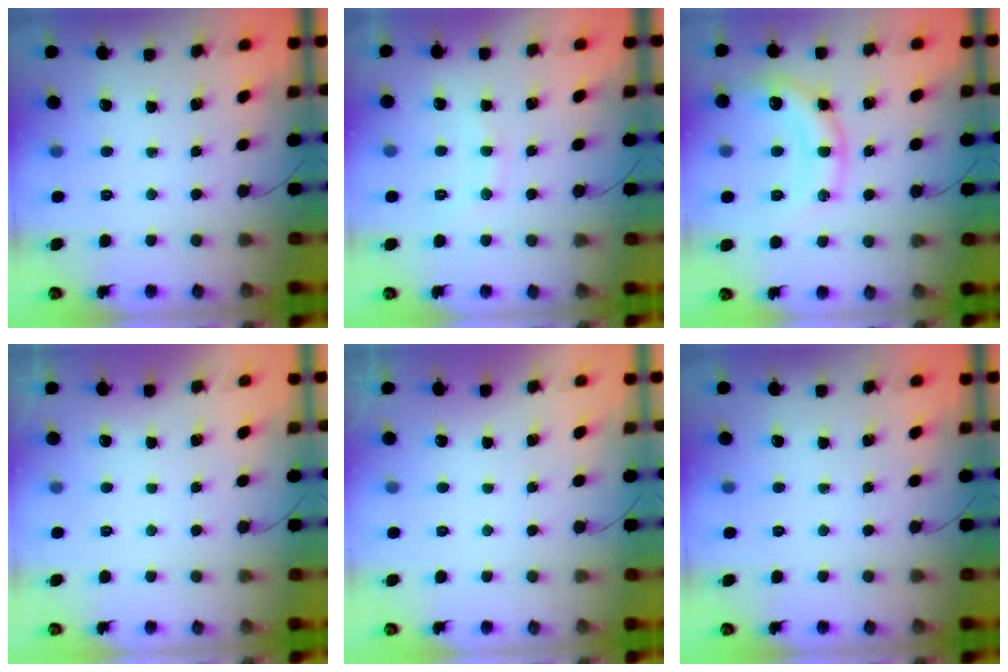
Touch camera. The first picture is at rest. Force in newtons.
{"total": 6.4, "press": 6.3, "slide": 1.2}
{"total": 12.9, "press": 12.9, "slide": 1.1}
{"total": 3.0, "press": 3.0, "slide": 0.1}
{"total": 3.0, "press": 3.0, "slide": 0.1}
{"total": 0.0}